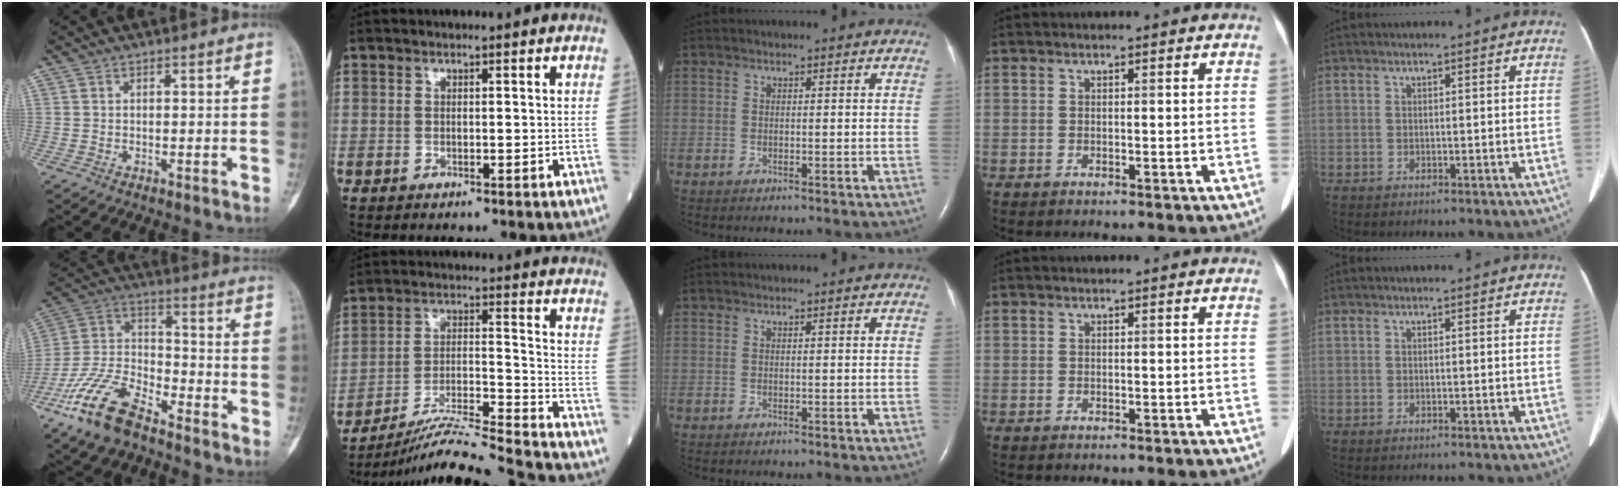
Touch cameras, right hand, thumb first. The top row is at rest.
{"thumb": {"total": 15.6, "force": [-10.5, 6.6, 9.4], "torque": [-0.191, 0.053, -0.209]}, "index": {"total": 17.8, "force": [-16.9, -2.4, 4.8], "torque": [-0.086, -0.003, -0.276]}}